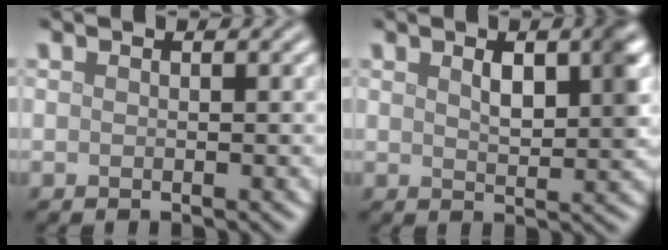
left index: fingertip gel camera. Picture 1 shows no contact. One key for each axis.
{"total": 4.3, "fx": 1.4, "fy": 1.7, "fz": 3.7, "tx": -0.054, "ty": 0.006, "tz": 0.023}